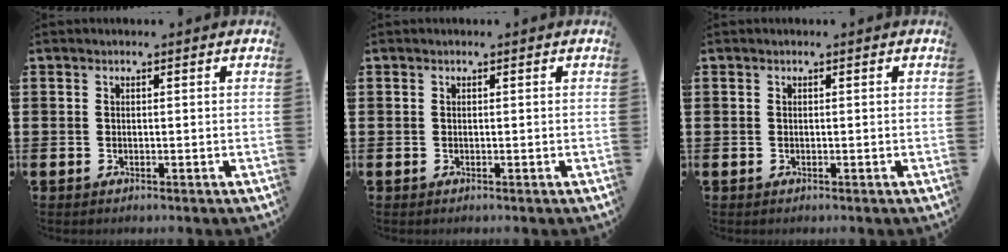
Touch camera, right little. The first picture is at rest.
{"total": 0.0}
{"total": 0.0}